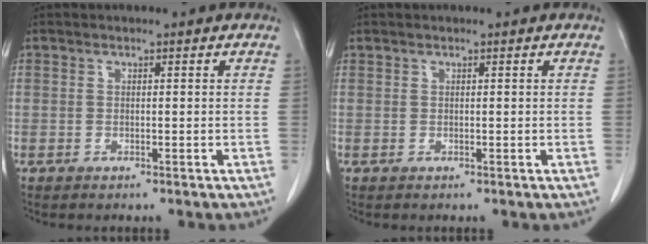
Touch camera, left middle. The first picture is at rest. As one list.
[{"total": 0.0}]